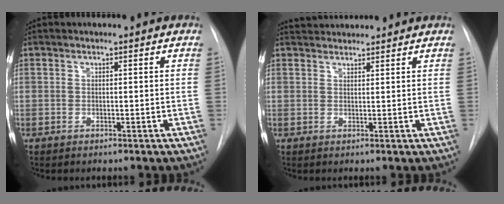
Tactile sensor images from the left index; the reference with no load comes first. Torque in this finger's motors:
{"motor_torque": [-0.01, -0.61, 0.05, 0.01]}